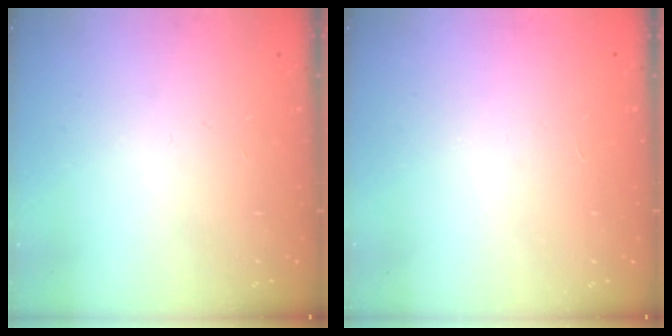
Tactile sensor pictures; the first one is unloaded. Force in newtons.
{"total": 1.5, "press": 1.5, "slide": 0.1}